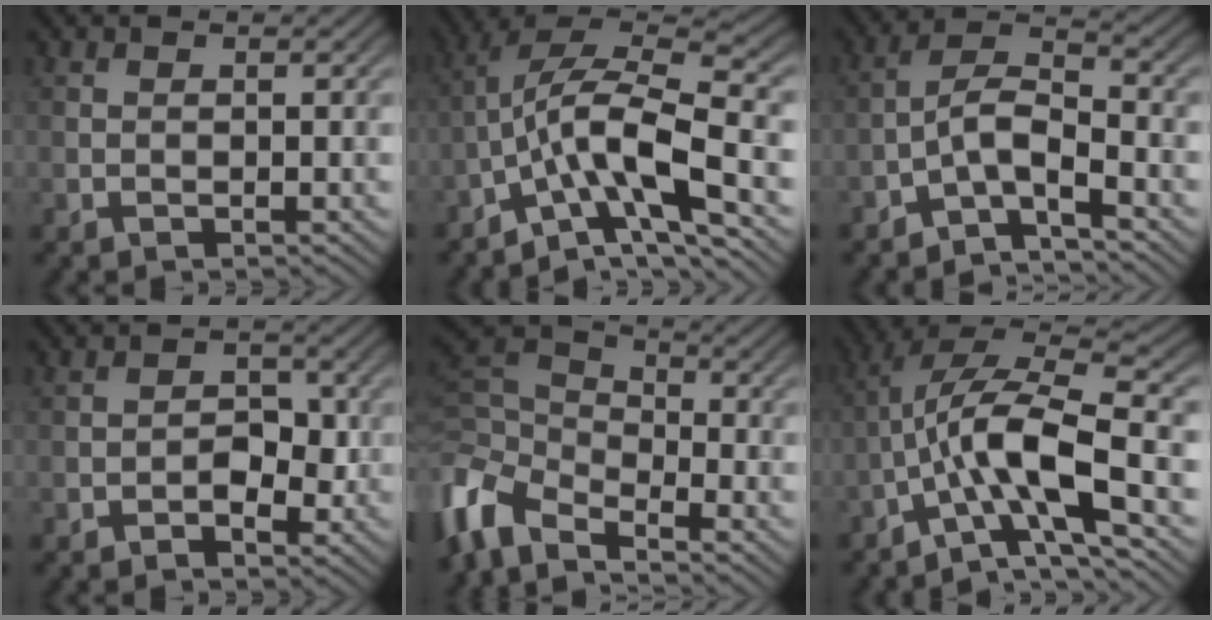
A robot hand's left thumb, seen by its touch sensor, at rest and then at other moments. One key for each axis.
{"total": 12.1, "fx": -5.1, "fy": 3.6, "fz": 10.4, "tx": -0.177, "ty": 0.011, "tz": -0.098}
{"total": 5.3, "fx": -3.4, "fy": 1.5, "fz": 3.7, "tx": -0.072, "ty": 0.012, "tz": -0.078}
{"total": 2.9, "fx": -1.0, "fy": 2.0, "fz": 1.9, "tx": -0.016, "ty": 0.002, "tz": -0.019}
{"total": 8.8, "fx": -5.5, "fy": 4.4, "fz": 5.3, "tx": -0.126, "ty": -0.008, "tz": -0.127}
{"total": 12.1, "fx": -4.0, "fy": 3.5, "fz": 10.9, "tx": -0.198, "ty": 0.015, "tz": -0.079}